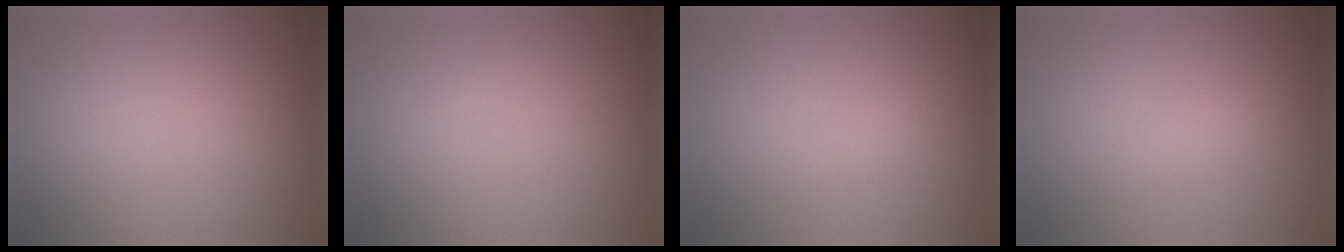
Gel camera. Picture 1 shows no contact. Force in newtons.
{"total": 0.0}
{"total": 0.9, "press": 0.9, "slide": 0.0}
{"total": 1.1, "press": 1.1, "slide": 0.0}